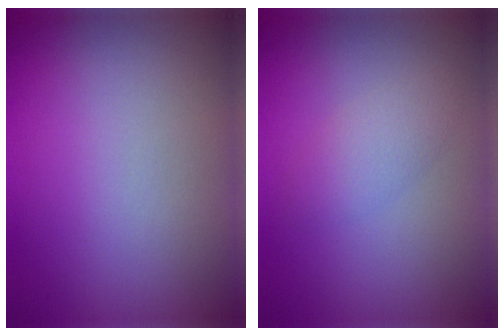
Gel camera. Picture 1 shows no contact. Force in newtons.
{"total": 1.8, "press": 1.8, "slide": 0.0}